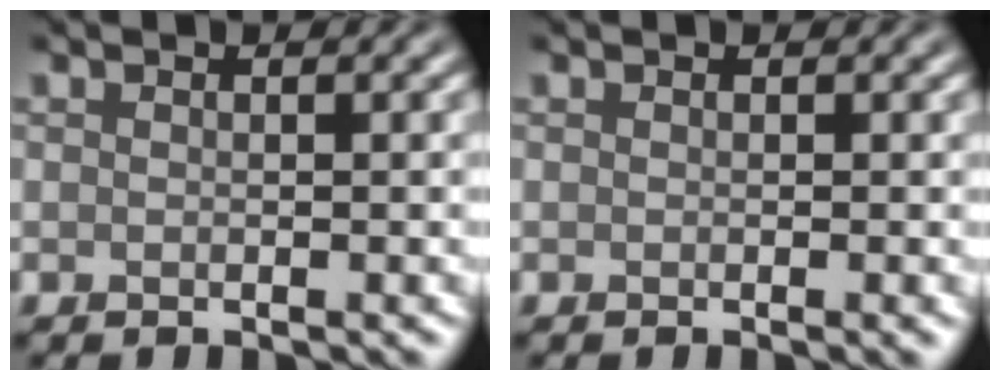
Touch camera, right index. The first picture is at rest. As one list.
[{"total": 0.6, "force": [0.0, 0.1, 0.6], "torque": [-0.005, -0.001, -0.002]}]